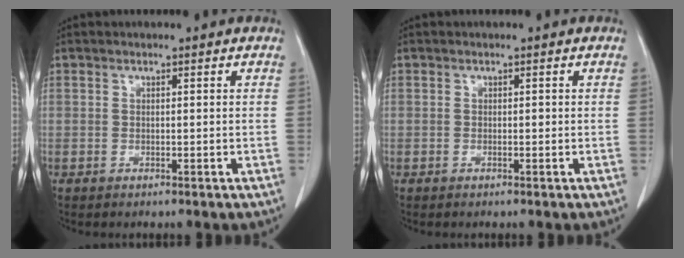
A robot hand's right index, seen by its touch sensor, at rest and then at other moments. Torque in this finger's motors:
{"motor_torque": [0.07, -0.02, 0.01, 0.01]}